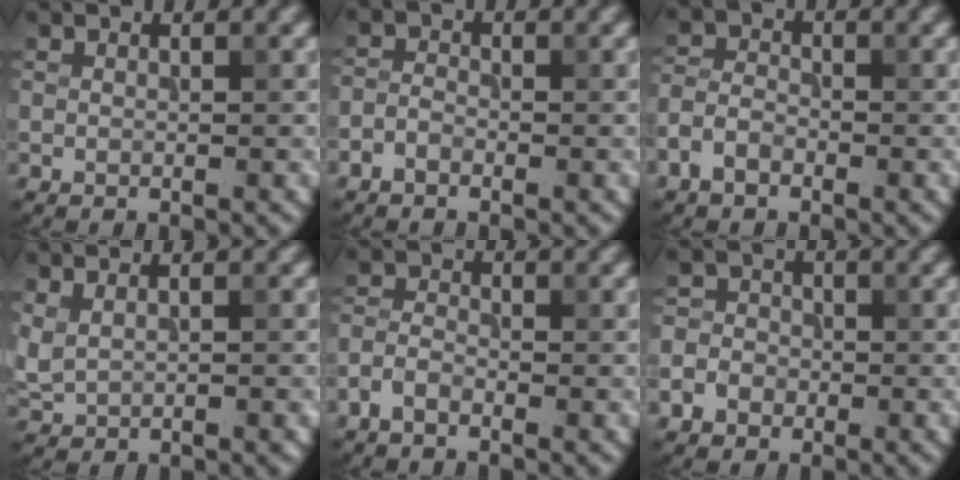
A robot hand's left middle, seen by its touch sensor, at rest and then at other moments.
{"total": 1.4, "force": [-1.0, 0.8, 0.6], "torque": [-0.010, 0.004, -0.025]}
{"total": 2.8, "force": [-1.7, 1.7, 1.3], "torque": [-0.028, 0.004, -0.044]}
{"total": 1.8, "force": [0.7, 0.9, 1.4], "torque": [-0.029, -0.002, 0.023]}
{"total": 2.1, "force": [-1.5, 1.1, 1.1], "torque": [-0.024, 0.004, -0.041]}
{"total": 3.7, "force": [-1.6, 3.2, 0.9], "torque": [0.004, 0.000, -0.040]}